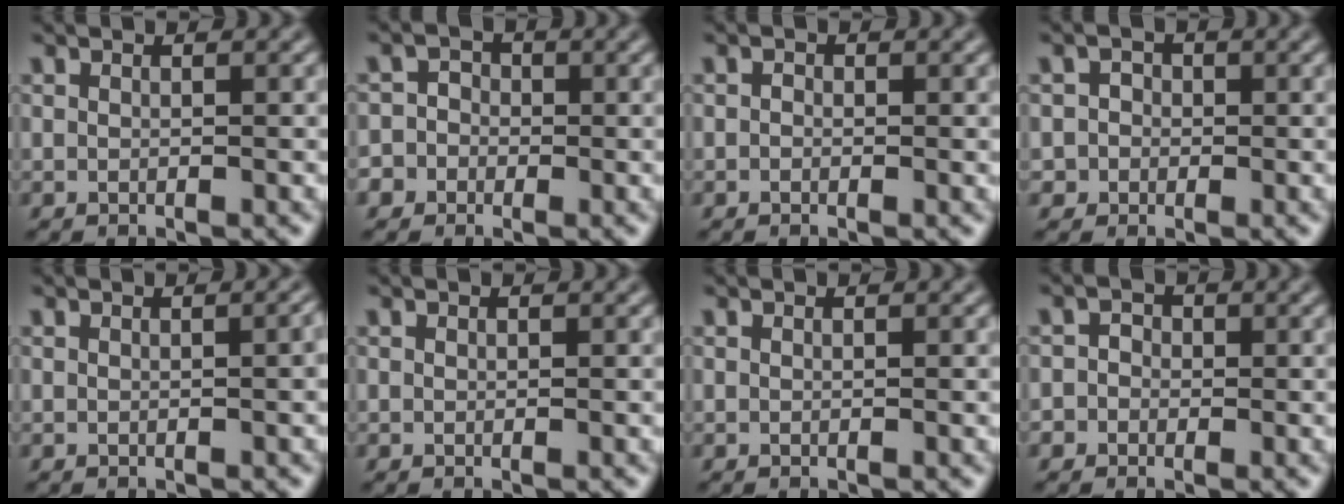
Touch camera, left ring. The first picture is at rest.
{"total": 4.5, "force": [-2.0, 4.0, 0.8], "torque": [0.011, 0.003, -0.055]}
{"total": 0.7, "force": [-0.1, 0.6, 0.4], "torque": [-0.003, -0.005, -0.004]}
{"total": 2.0, "force": [-0.3, 2.0, 0.2], "torque": [0.026, 0.005, -0.013]}
{"total": 1.2, "force": [0.0, 0.3, 1.2], "torque": [-0.012, 0.004, 0.000]}
{"total": 0.0}
{"total": 0.0}
{"total": 2.9, "force": [-0.7, 2.7, 0.7], "torque": [0.019, 0.012, -0.038]}